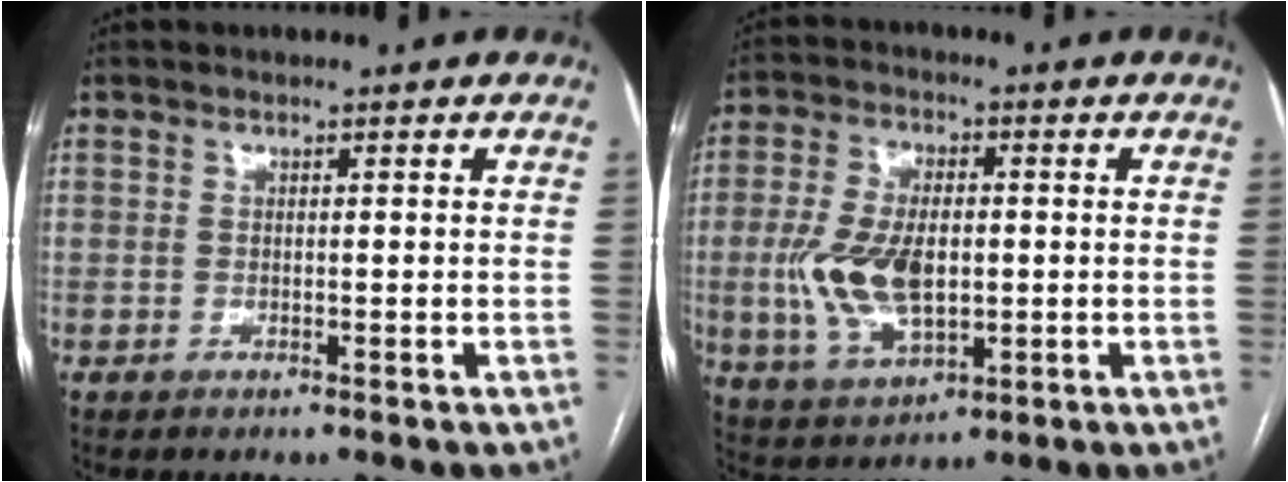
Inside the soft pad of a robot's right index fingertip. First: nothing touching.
{"total": 11.6, "force": [-0.9, 5.8, 10.0], "torque": [-0.214, 0.006, -0.006]}